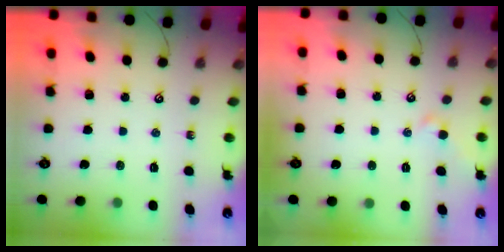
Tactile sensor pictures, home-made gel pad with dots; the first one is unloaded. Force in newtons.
{"total": 1.9, "press": 1.9, "slide": 0.4}